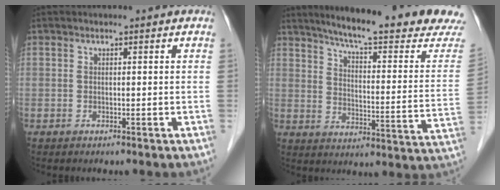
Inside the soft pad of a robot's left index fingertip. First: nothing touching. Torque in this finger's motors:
{"motor_torque": [-0.85, -1.29, 0.33, 0.08]}